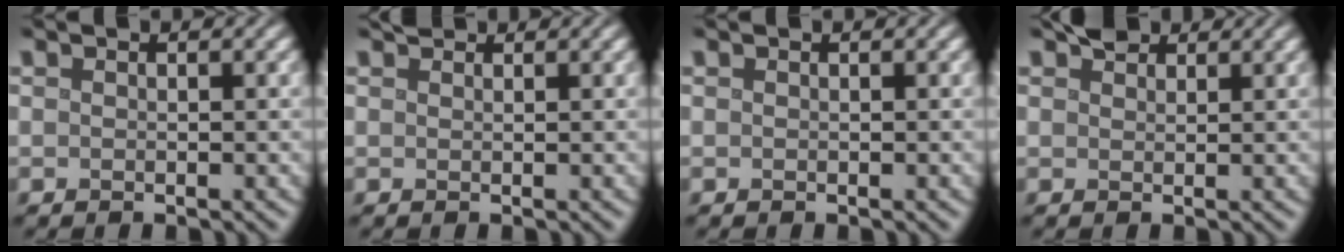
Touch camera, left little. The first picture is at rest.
{"total": 1.1, "force": [1.0, 0.2, 0.3], "torque": [-0.008, 0.000, 0.017]}
{"total": 0.0}
{"total": 2.1, "force": [1.7, 1.0, 0.6], "torque": [-0.009, 0.006, 0.032]}